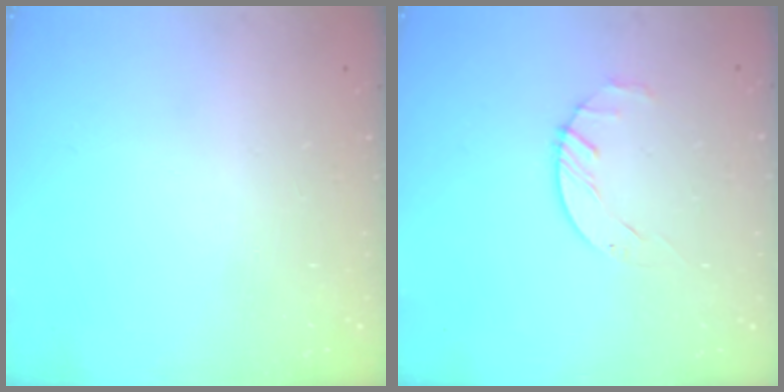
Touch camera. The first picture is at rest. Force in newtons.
{"total": 1.8, "press": 1.7, "slide": 0.3}